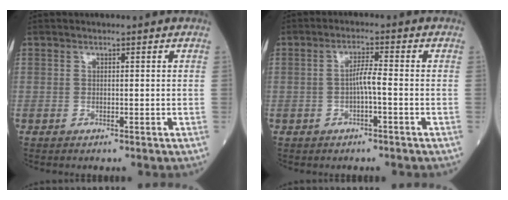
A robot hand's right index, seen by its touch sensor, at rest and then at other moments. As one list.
[{"total": 2.8, "force": [-0.8, 0.0, 2.7], "torque": [-0.044, 0.006, -0.015]}]